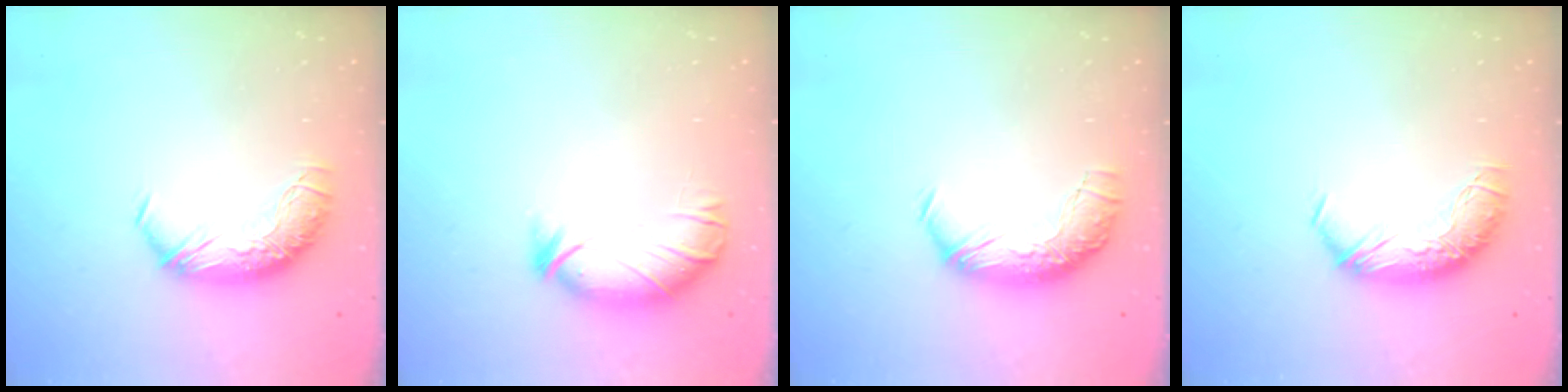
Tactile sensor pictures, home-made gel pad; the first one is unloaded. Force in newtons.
{"total": 2.6, "press": 2.5, "slide": 0.9}
{"total": 1.5, "press": 0.9, "slide": 1.2}
{"total": 0.0}